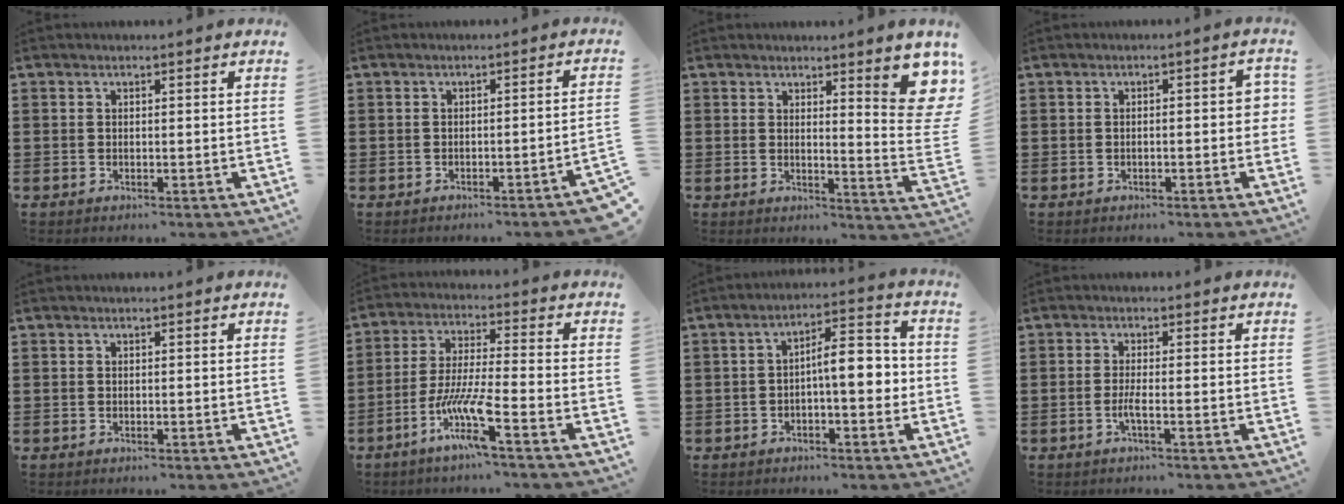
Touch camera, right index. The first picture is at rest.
{"total": 1.8, "force": [-1.4, -0.4, 1.1], "torque": [-0.019, -0.001, -0.028]}
{"total": 7.1, "force": [3.8, 1.0, 5.9], "torque": [-0.086, -0.034, 0.060]}
{"total": 2.3, "force": [-0.5, 0.5, 2.1], "torque": [-0.037, 0.001, -0.010]}
{"total": 0.0}
{"total": 9.0, "force": [-5.0, 0.6, 7.5], "torque": [-0.166, -0.012, -0.100]}
{"total": 6.7, "force": [-0.7, 2.3, 6.2], "torque": [-0.089, 0.001, -0.019]}
{"total": 2.2, "force": [-0.9, 0.0, 2.0], "torque": [-0.042, -0.004, -0.020]}